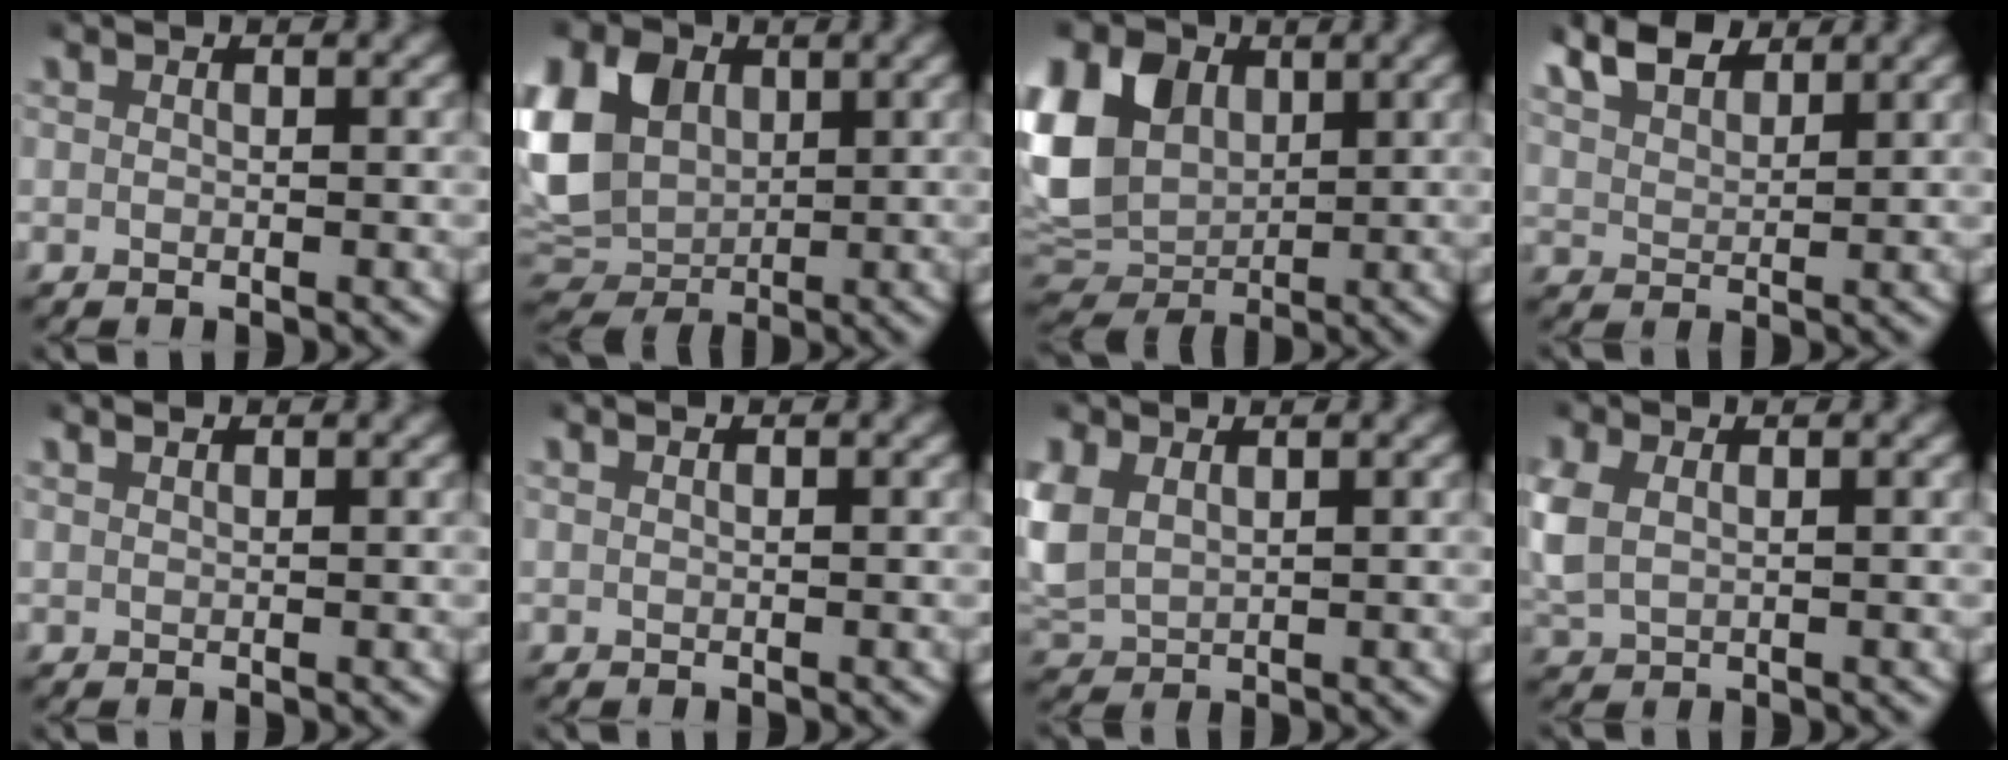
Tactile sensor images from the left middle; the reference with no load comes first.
{"total": 9.2, "force": [1.1, 7.8, 4.6], "torque": [-0.115, -0.023, 0.026]}
{"total": 10.5, "force": [1.4, 8.8, 5.4], "torque": [-0.132, -0.019, 0.029]}
{"total": 5.0, "force": [4.0, 2.3, 1.8], "torque": [-0.050, -0.003, 0.075]}
{"total": 1.4, "force": [1.3, 0.3, 0.3], "torque": [-0.002, 0.000, 0.024]}
{"total": 0.8, "force": [0.7, 0.2, 0.2], "torque": [0.001, 0.002, 0.011]}
{"total": 5.0, "force": [1.1, 4.1, 2.5], "torque": [-0.097, -0.017, 0.034]}
{"total": 3.9, "force": [0.7, 3.1, 2.3], "torque": [-0.079, -0.010, 0.021]}